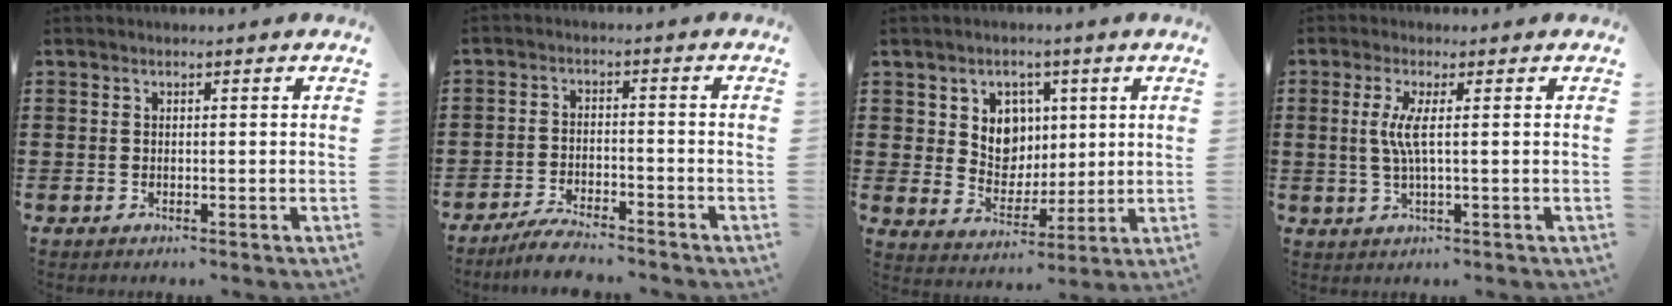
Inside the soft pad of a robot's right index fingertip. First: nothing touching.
{"total": 4.2, "force": [-4.0, 0.2, 1.2], "torque": [-0.029, 0.001, -0.080]}
{"total": 6.4, "force": [2.0, 5.7, 2.1], "torque": [-0.054, 0.006, 0.033]}
{"total": 4.2, "force": [0.4, 0.1, 4.2], "torque": [-0.094, -0.011, 0.000]}